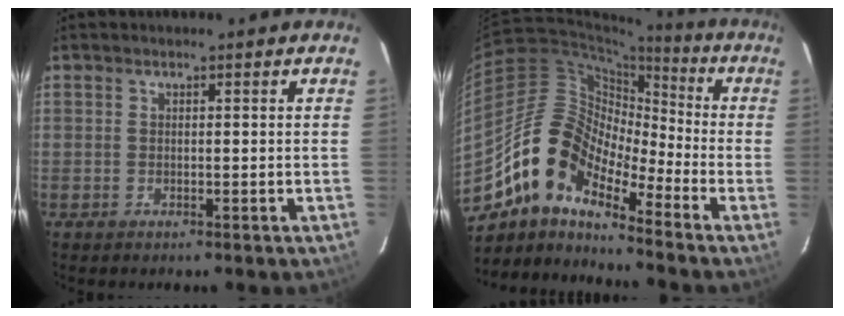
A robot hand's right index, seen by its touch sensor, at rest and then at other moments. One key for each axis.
{"total": 13.6, "fx": -10.0, "fy": 5.4, "fz": 7.4, "tx": -0.118, "ty": 0.012, "tz": -0.206}